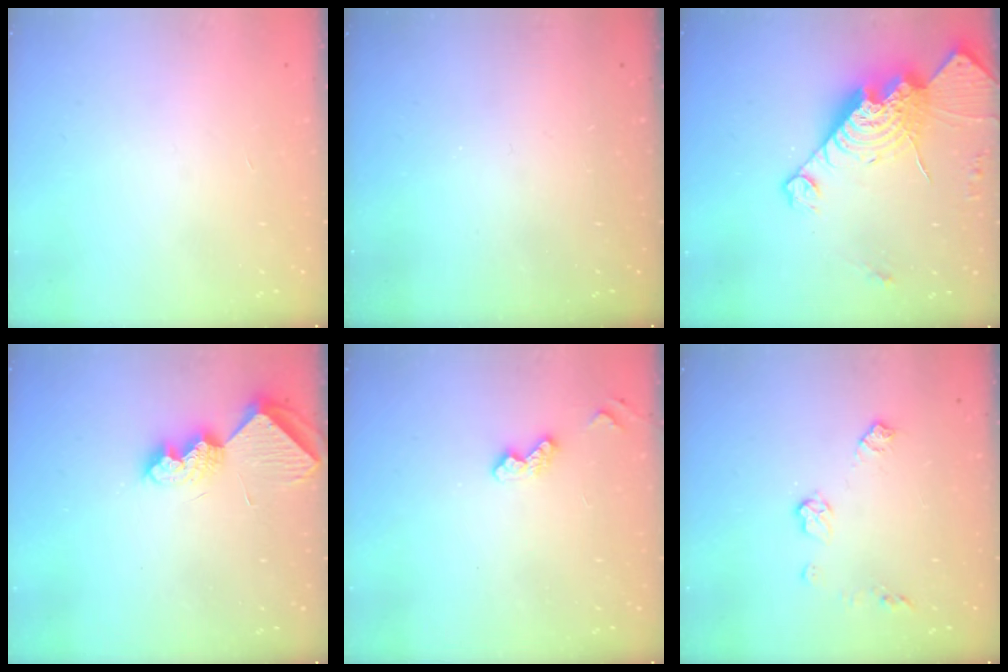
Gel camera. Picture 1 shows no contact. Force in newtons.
{"total": 0.0}
{"total": 19.3, "press": 19.3, "slide": 1.6}
{"total": 9.1, "press": 9.1, "slide": 0.2}
{"total": 4.4, "press": 4.4, "slide": 0.6}
{"total": 7.2, "press": 7.2, "slide": 0.2}